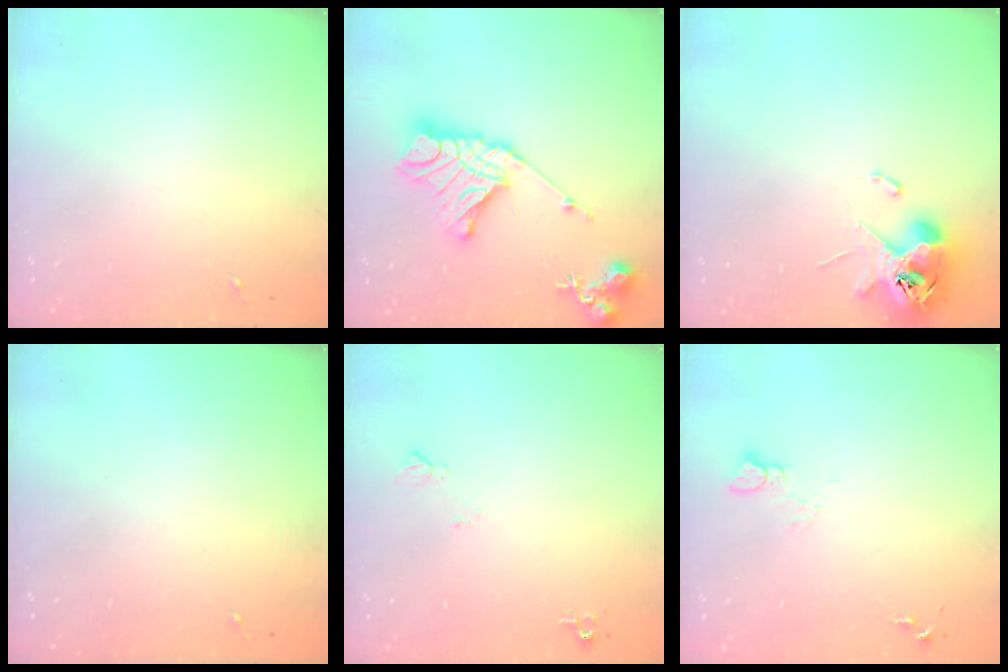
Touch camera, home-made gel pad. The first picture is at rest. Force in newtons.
{"total": 19.1, "press": 19.0, "slide": 1.8}
{"total": 11.8, "press": 11.6, "slide": 1.9}
{"total": 0.0}
{"total": 5.2, "press": 5.1, "slide": 1.1}
{"total": 3.5, "press": 3.5, "slide": 0.4}